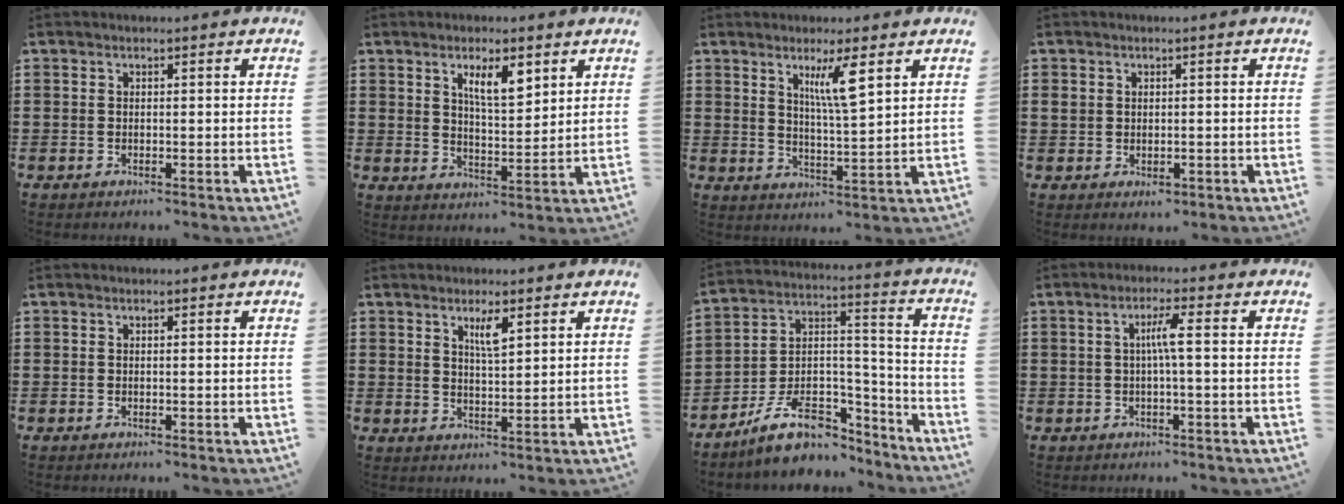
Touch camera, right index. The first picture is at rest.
{"total": 5.8, "force": [3.2, 1.9, 4.5], "torque": [-0.080, -0.001, 0.051]}
{"total": 6.2, "force": [3.2, 0.8, 5.2], "torque": [-0.095, -0.003, 0.048]}
{"total": 1.9, "force": [-0.1, 1.6, 1.2], "torque": [-0.025, 0.004, -0.003]}
{"total": 0.0}
{"total": 3.4, "force": [1.9, 0.8, 2.7], "torque": [-0.042, -0.002, 0.028]}
{"total": 11.1, "force": [-7.9, 6.0, 5.2], "torque": [-0.099, 0.038, -0.142]}
{"total": 3.3, "force": [-0.1, -0.1, 3.3], "torque": [-0.064, -0.001, -0.006]}